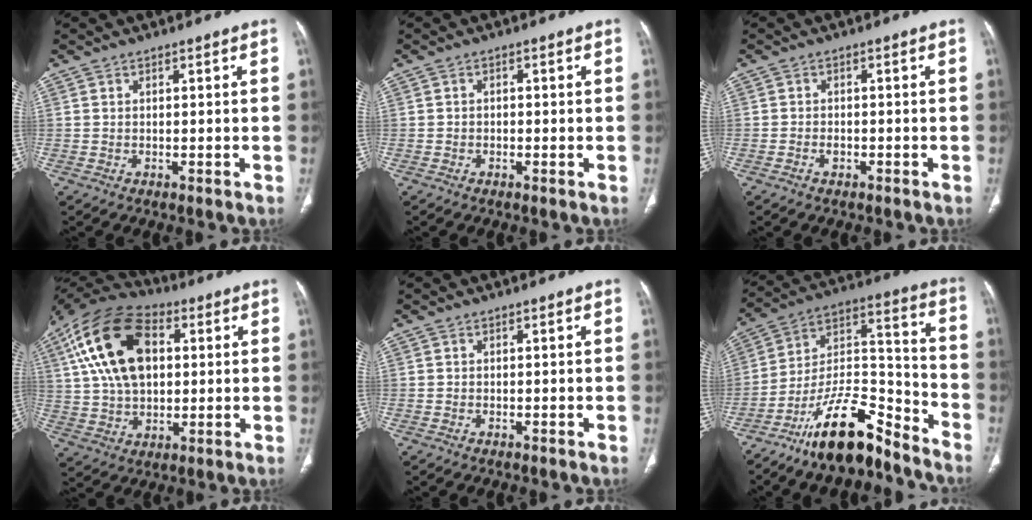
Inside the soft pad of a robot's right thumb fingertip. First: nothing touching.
{"total": 0.8, "force": [-0.3, 0.6, 0.4], "torque": [-0.002, 0.003, -0.007]}
{"total": 1.4, "force": [-0.8, 0.9, 0.7], "torque": [-0.015, 0.007, -0.014]}
{"total": 19.9, "force": [5.0, 12.1, 15.0], "torque": [-0.268, 0.011, 0.083]}
{"total": 0.0}
{"total": 17.3, "force": [-13.3, 5.6, 9.5], "torque": [-0.141, 0.108, -0.233]}